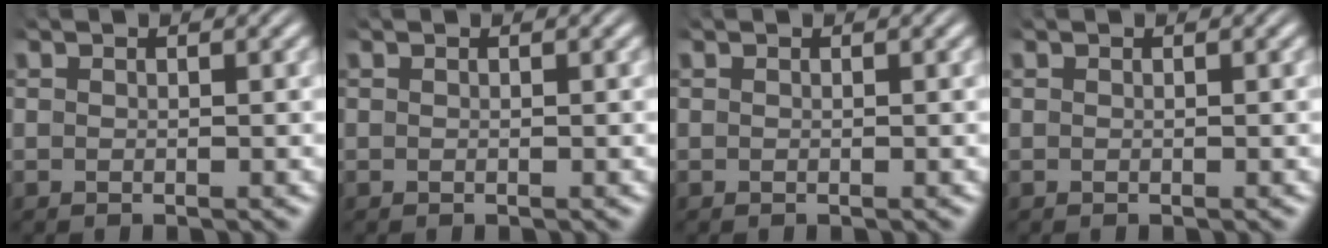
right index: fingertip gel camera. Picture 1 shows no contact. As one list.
[{"total": 0.0}, {"total": 0.0}, {"total": 0.0}]